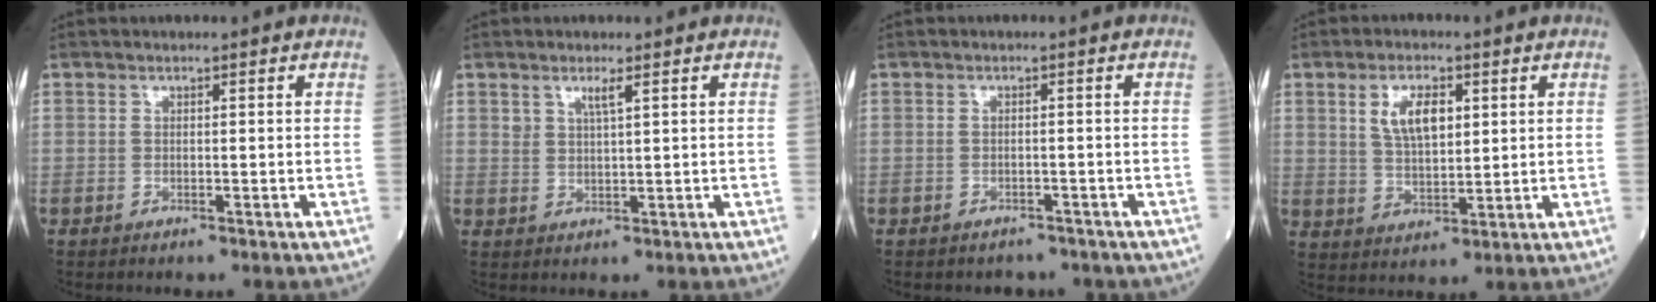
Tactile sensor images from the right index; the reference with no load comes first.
{"total": 2.3, "force": [1.4, 0.2, 1.7], "torque": [-0.037, -0.001, 0.028]}
{"total": 4.5, "force": [-3.8, 2.3, 0.7], "torque": [-0.007, 0.009, -0.040]}
{"total": 6.7, "force": [2.5, 2.9, 5.5], "torque": [-0.107, 0.005, 0.054]}